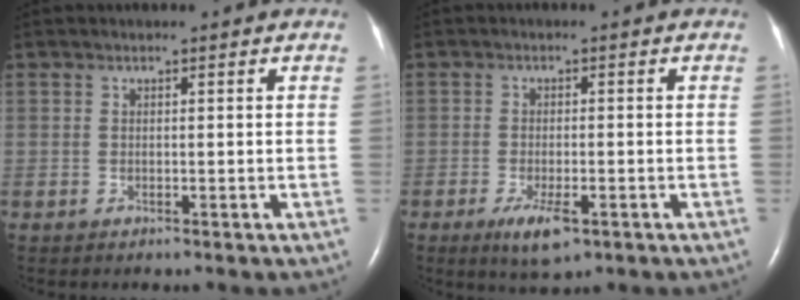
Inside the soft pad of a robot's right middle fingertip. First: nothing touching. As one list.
[{"total": 4.8, "force": [-2.5, 1.4, 3.9], "torque": [-0.074, -0.009, -0.035]}]